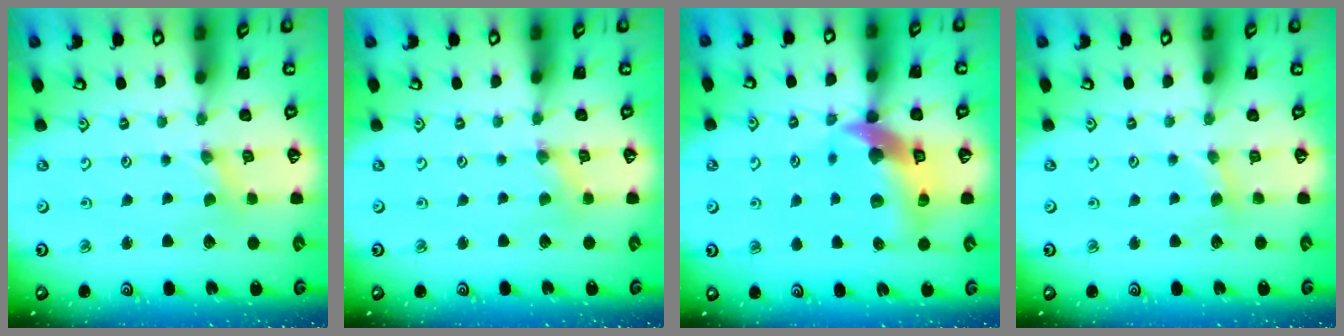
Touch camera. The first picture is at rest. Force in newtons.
{"total": 1.0, "press": 1.0, "slide": 0.1}
{"total": 13.7, "press": 13.6, "slide": 2.1}
{"total": 1.9, "press": 1.8, "slide": 0.4}